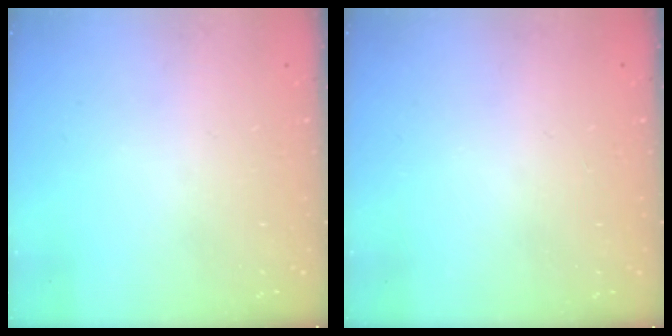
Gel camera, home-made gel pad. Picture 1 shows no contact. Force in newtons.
{"total": 0.0}